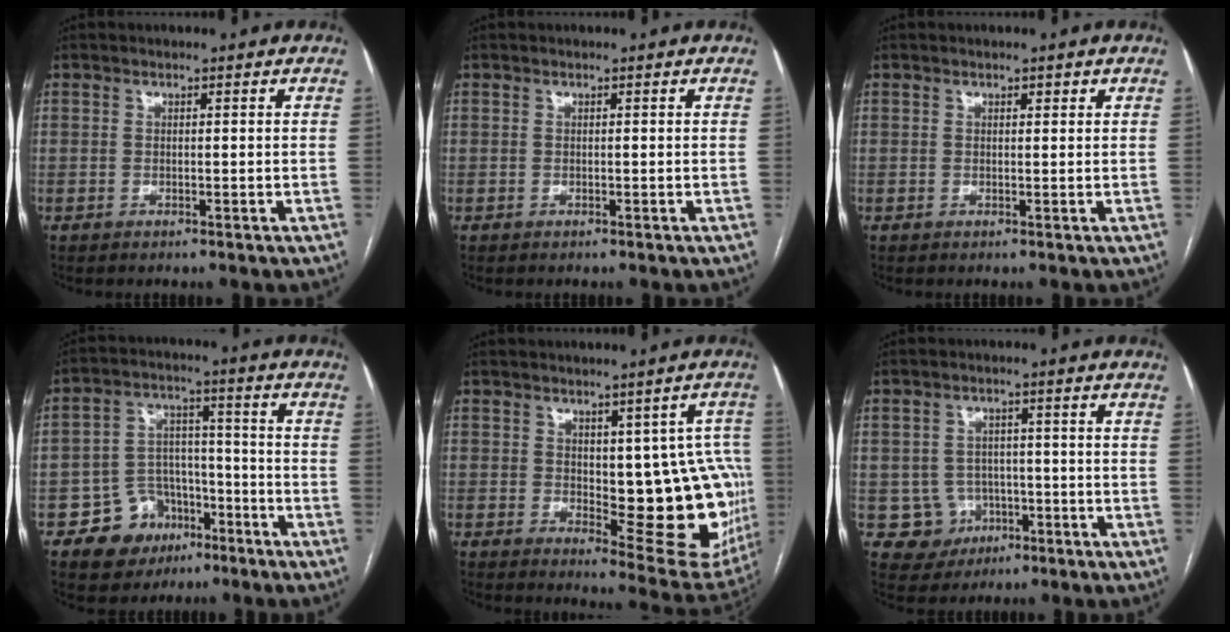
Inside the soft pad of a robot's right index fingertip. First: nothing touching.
{"total": 0.0}
{"total": 0.8, "force": [0.5, 0.4, 0.5], "torque": [-0.006, 0.003, 0.005]}
{"total": 9.6, "force": [-5.2, 7.6, 2.7], "torque": [-0.035, 0.030, -0.073]}
{"total": 15.9, "force": [0.0, 6.4, 14.5], "torque": [-0.129, 0.006, 0.018]}
{"total": 5.8, "force": [-1.5, 5.6, 0.5], "torque": [-0.001, 0.012, -0.011]}